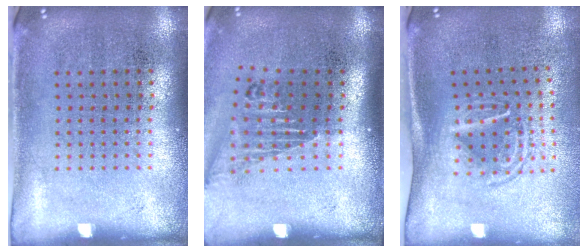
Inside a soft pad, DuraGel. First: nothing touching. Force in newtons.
{"total": 1.6, "press": 1.3, "slide": 0.9}
{"total": 1.6, "press": 1.2, "slide": 1.1}